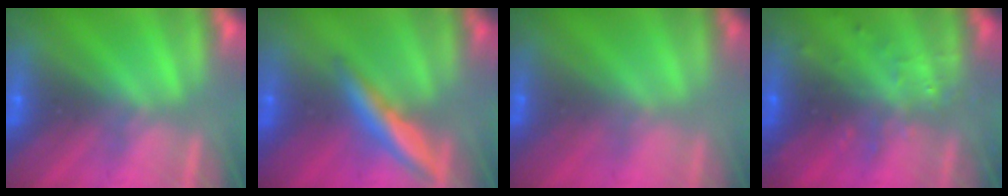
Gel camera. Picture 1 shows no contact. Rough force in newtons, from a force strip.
{"total": 2.6}
{"total": 1.3}
{"total": 3.7}